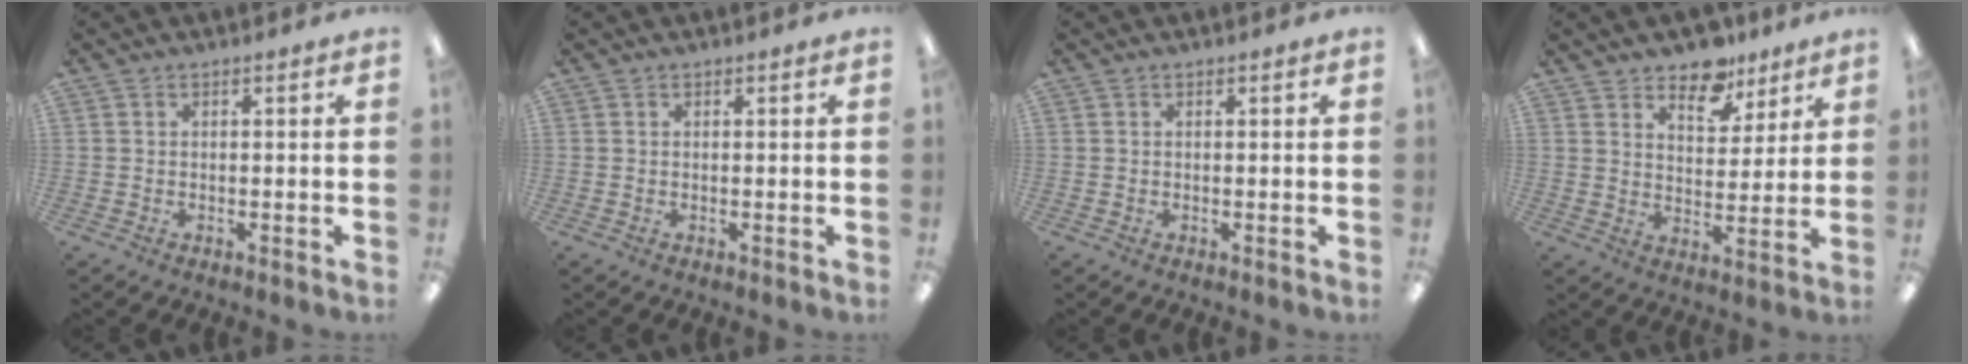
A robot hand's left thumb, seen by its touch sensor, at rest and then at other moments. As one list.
[{"total": 0.0}, {"total": 0.0}, {"total": 10.1, "force": [7.9, 5.5, 3.2], "torque": [-0.036, -0.051, 0.143]}]